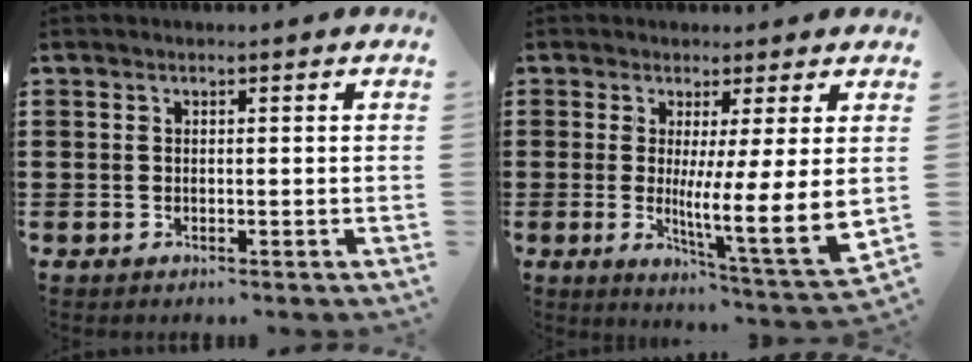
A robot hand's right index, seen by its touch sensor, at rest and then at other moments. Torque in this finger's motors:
{"motor_torque": [2.14, 0.00, 0.88, 0.10]}